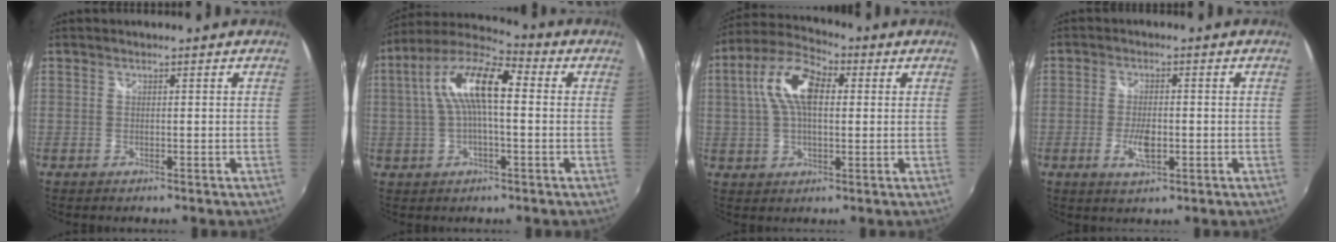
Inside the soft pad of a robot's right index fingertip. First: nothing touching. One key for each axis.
{"total": 13.2, "fx": 1.6, "fy": 4.6, "fz": 12.3, "tx": -0.232, "ty": 0.025, "tz": 0.019}
{"total": 11.7, "fx": 2.3, "fy": 6.0, "fz": 9.8, "tx": -0.194, "ty": 0.028, "tz": 0.036}
{"total": 4.8, "fx": -1.4, "fy": 2.0, "fz": 4.1, "tx": -0.085, "ty": -0.006, "tz": -0.026}